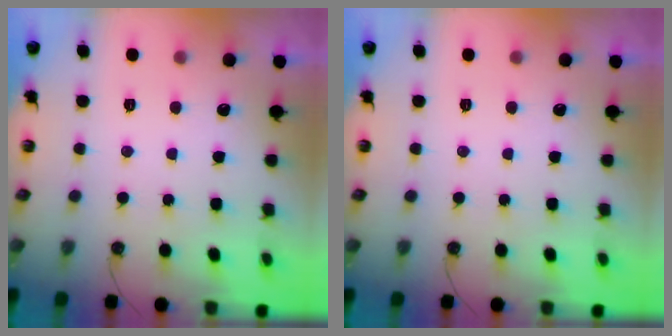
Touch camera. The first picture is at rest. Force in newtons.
{"total": 0.0}